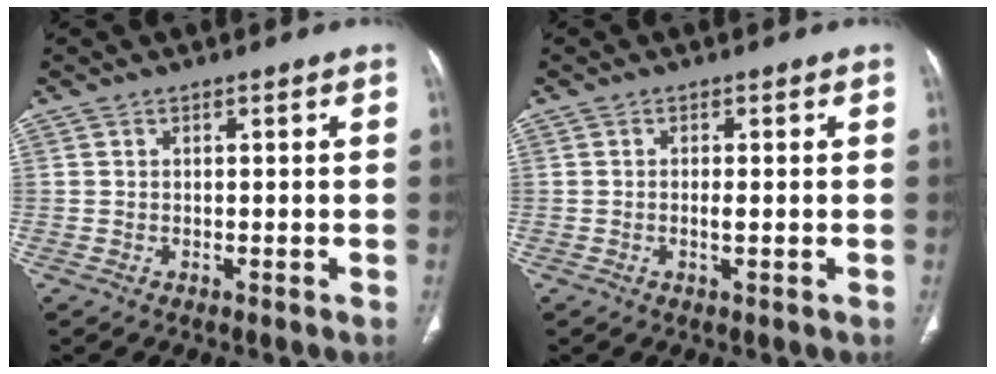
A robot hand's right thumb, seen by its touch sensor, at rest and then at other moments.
{"total": 1.3, "force": [-0.2, 0.2, 1.3], "torque": [-0.028, -0.003, -0.003]}